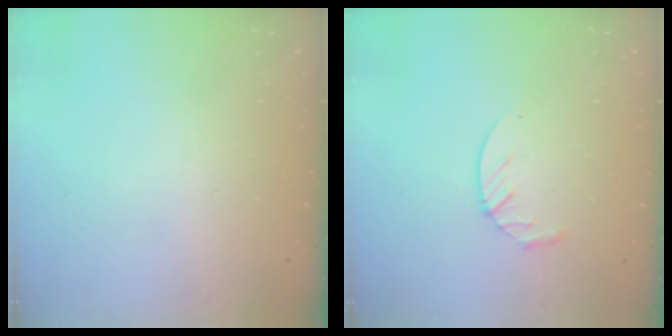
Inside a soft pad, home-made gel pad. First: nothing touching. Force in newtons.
{"total": 4.2, "press": 4.2, "slide": 0.5}